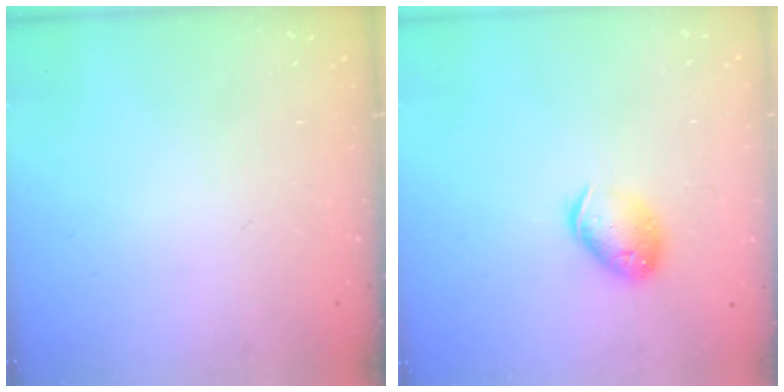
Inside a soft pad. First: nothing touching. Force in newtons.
{"total": 11.2, "press": 11.1, "slide": 1.6}